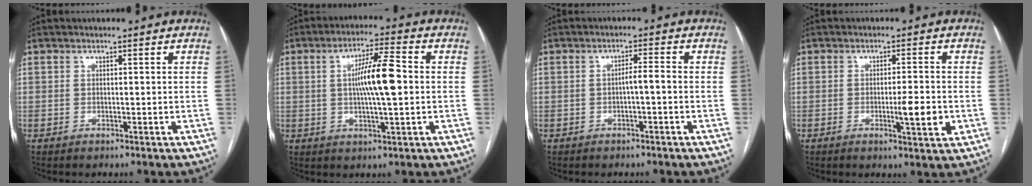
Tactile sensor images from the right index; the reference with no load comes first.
{"total": 9.1, "force": [0.5, 0.8, 9.0], "torque": [-0.160, 0.007, 0.006]}
{"total": 2.2, "force": [-0.6, 0.1, 2.1], "torque": [-0.030, 0.005, -0.011]}
{"total": 5.0, "force": [-1.2, 0.4, 4.9], "torque": [-0.078, -0.007, -0.015]}